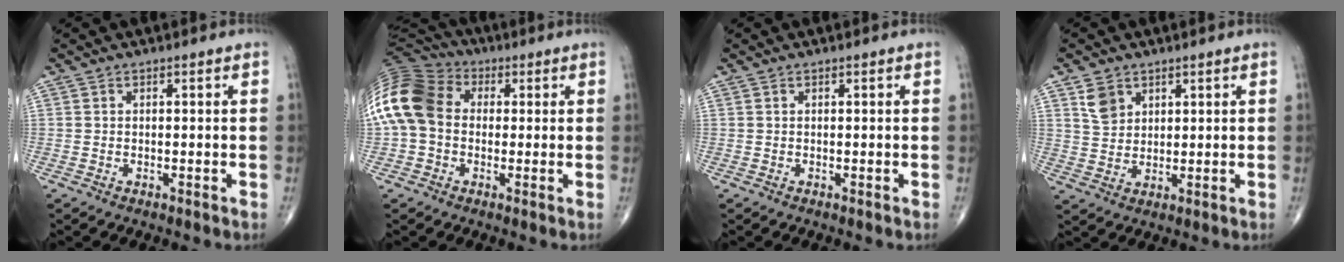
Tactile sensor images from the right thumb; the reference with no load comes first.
{"total": 16.5, "force": [1.0, 12.8, 10.4], "torque": [-0.229, 0.041, 0.010]}
{"total": 0.0}
{"total": 4.7, "force": [2.5, 3.5, 1.9], "torque": [-0.021, -0.015, 0.053]}